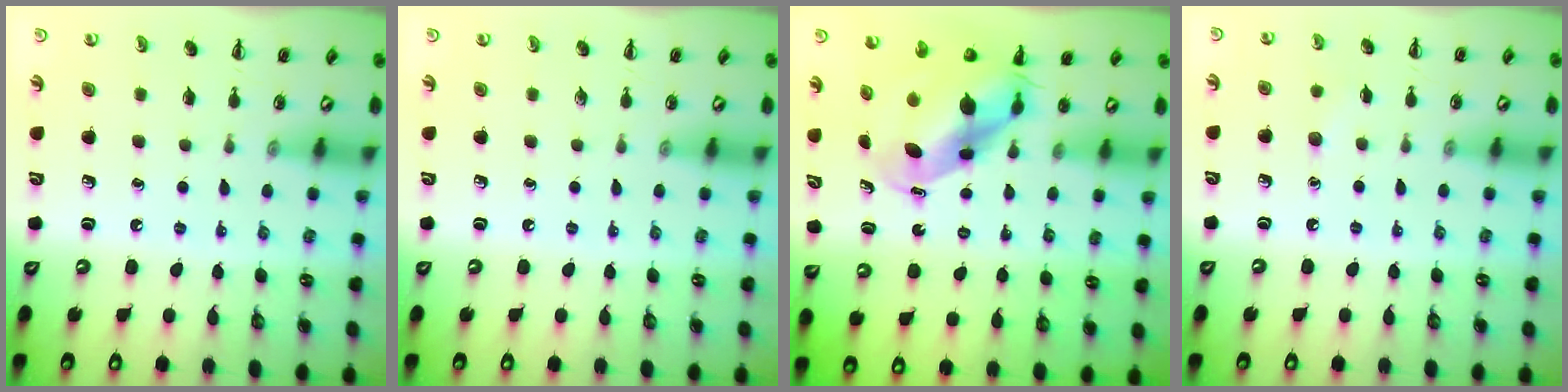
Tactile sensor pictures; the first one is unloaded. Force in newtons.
{"total": 0.0}
{"total": 7.1, "press": 6.9, "slide": 1.6}
{"total": 4.0, "press": 3.8, "slide": 1.0}